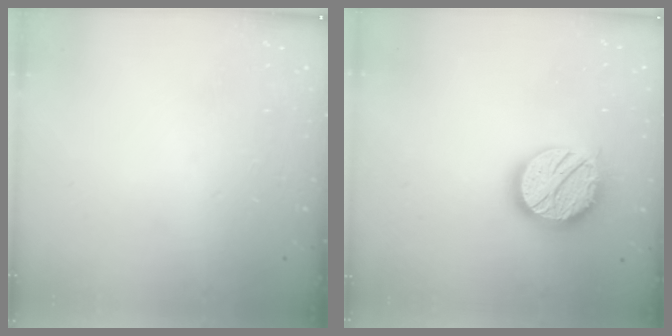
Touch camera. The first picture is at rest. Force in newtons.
{"total": 17.3, "press": 17.3, "slide": 1.1}